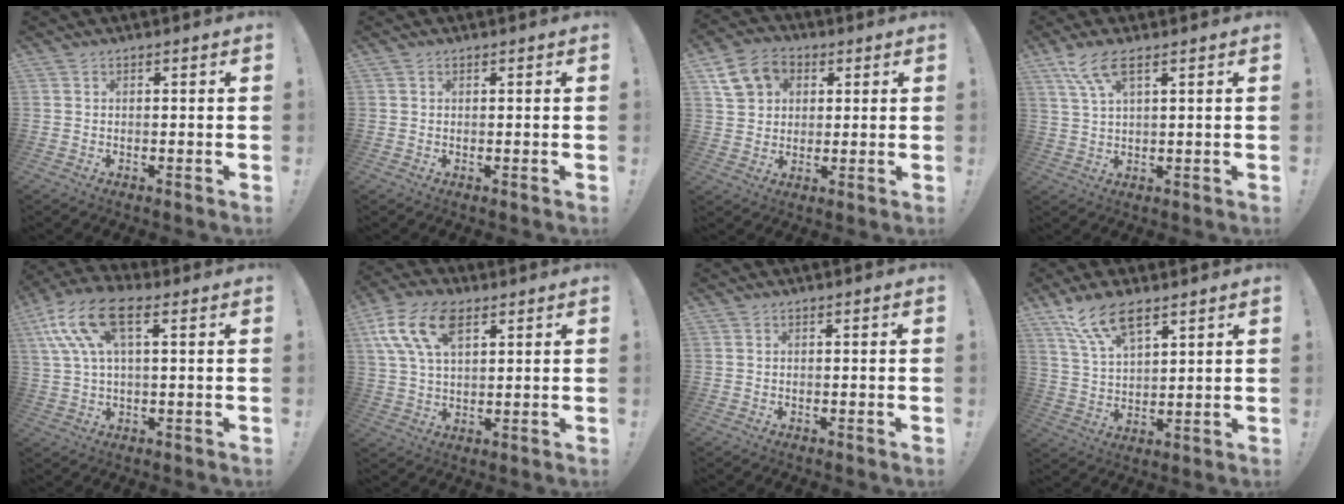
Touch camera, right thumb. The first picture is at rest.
{"total": 0.0}
{"total": 11.1, "force": [4.5, 9.0, 4.9], "torque": [-0.081, -0.006, 0.094]}
{"total": 7.6, "force": [4.4, 2.0, 5.9], "torque": [-0.126, -0.007, 0.085]}
{"total": 14.8, "force": [5.8, 6.7, 11.9], "torque": [-0.243, -0.004, 0.105]}
{"total": 14.0, "force": [6.1, 7.7, 10.0], "torque": [-0.208, -0.008, 0.113]}
{"total": 0.0}
{"total": 11.4, "force": [7.7, 4.5, 7.2], "torque": [-0.138, -0.027, 0.143]}